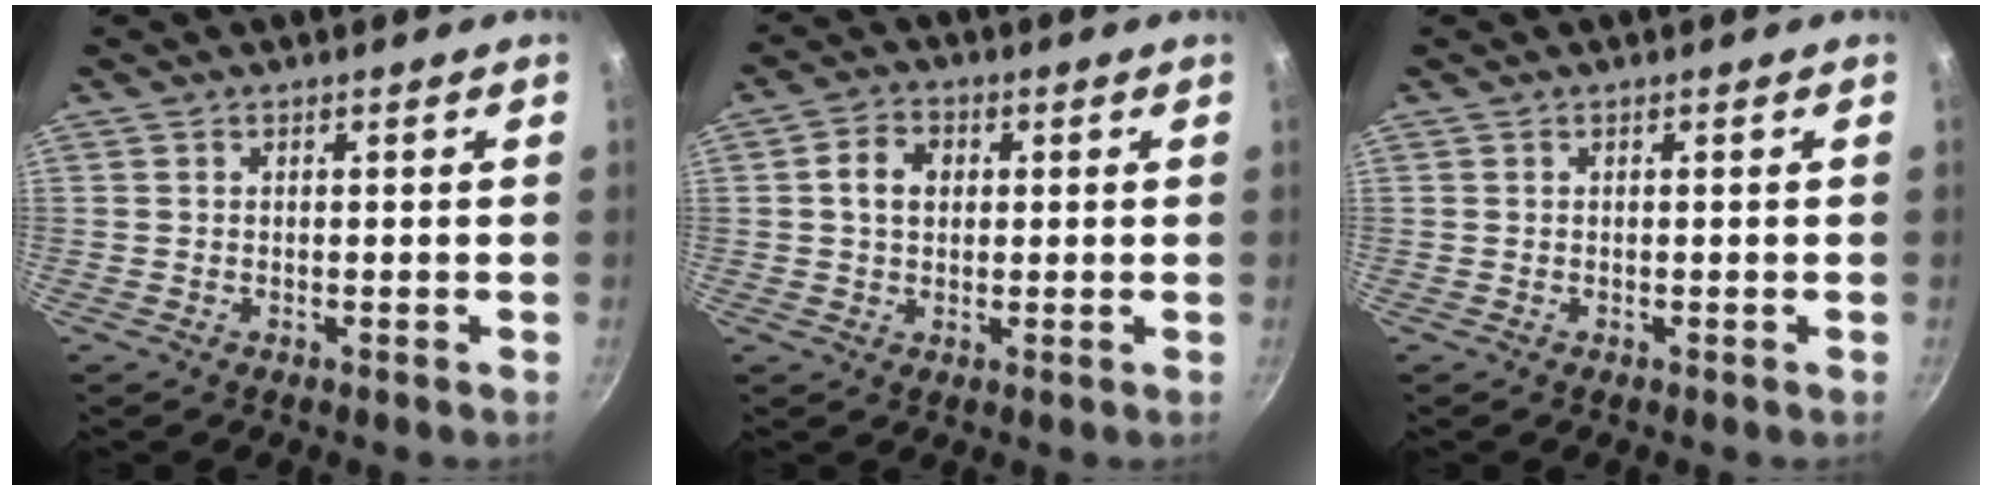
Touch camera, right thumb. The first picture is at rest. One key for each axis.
{"total": 5.6, "fx": 1.0, "fy": 4.3, "fz": 3.5, "tx": -0.047, "ty": 0.008, "tz": 0.009}
{"total": 0.0}